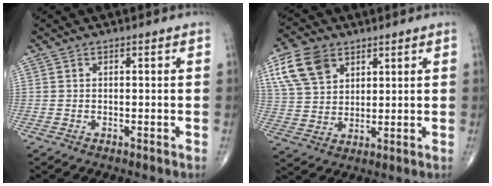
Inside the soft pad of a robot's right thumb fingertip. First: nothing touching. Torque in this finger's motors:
{"motor_torque": [-0.34, 0.63, 0.51, 0.18, 0.20]}